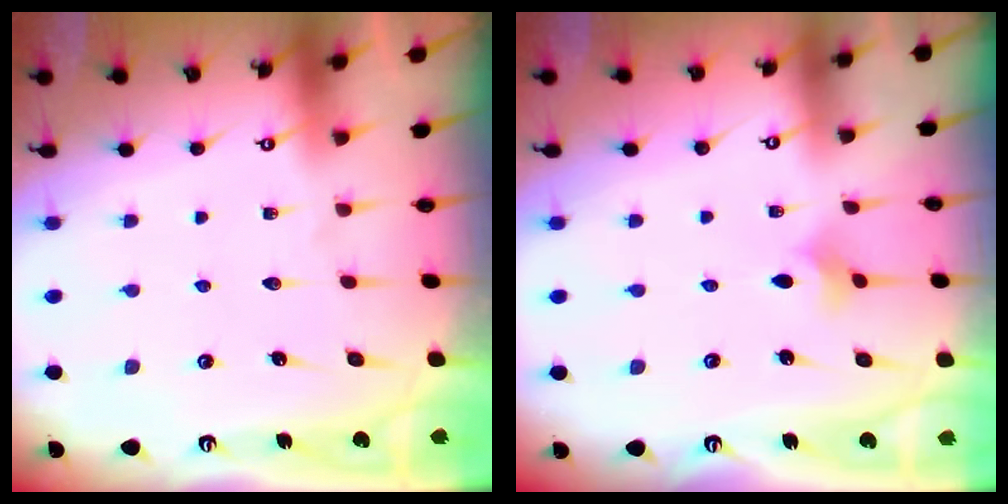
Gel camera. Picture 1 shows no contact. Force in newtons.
{"total": 1.9, "press": 1.8, "slide": 0.5}